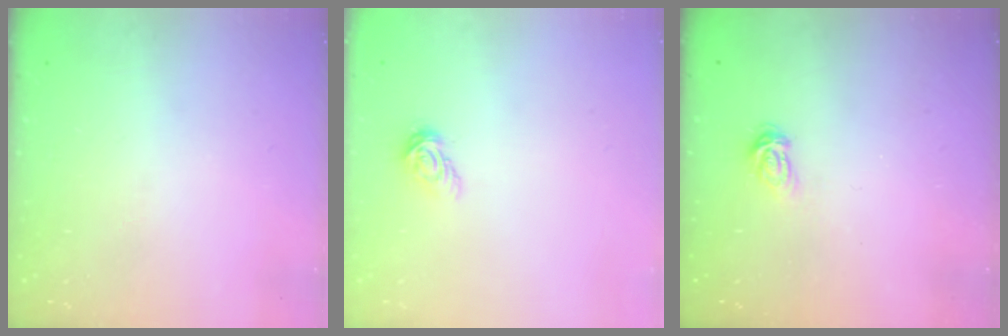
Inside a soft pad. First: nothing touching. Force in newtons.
{"total": 5.3, "press": 5.2, "slide": 0.4}
{"total": 4.5, "press": 4.5, "slide": 0.6}